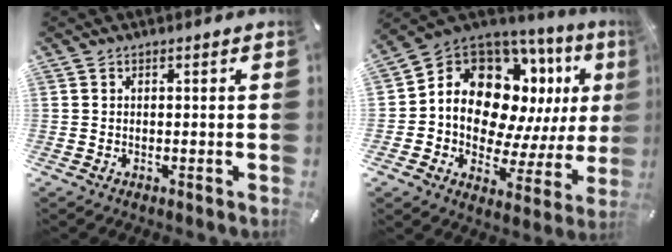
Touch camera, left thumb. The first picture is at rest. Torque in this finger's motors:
{"motor_torque": [1.33, 1.87, 1.41, 0.01, 0.21]}